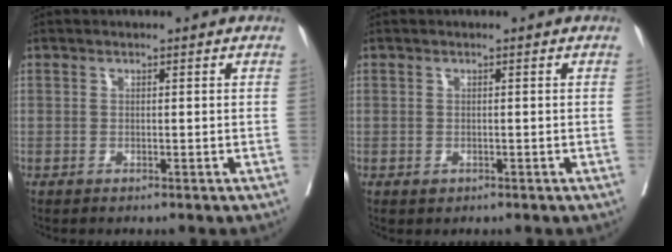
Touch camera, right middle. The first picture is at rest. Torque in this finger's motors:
{"motor_torque": [0.40, -0.33, 0.08, 0.01]}